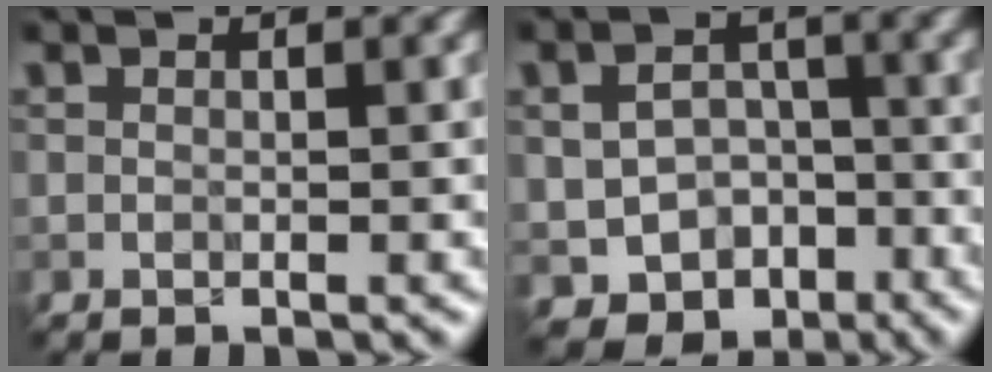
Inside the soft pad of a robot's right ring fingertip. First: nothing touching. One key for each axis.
{"total": 5.4, "fx": -2.4, "fy": 4.1, "fz": 2.5, "tx": -0.041, "ty": -0.006, "tz": -0.031}